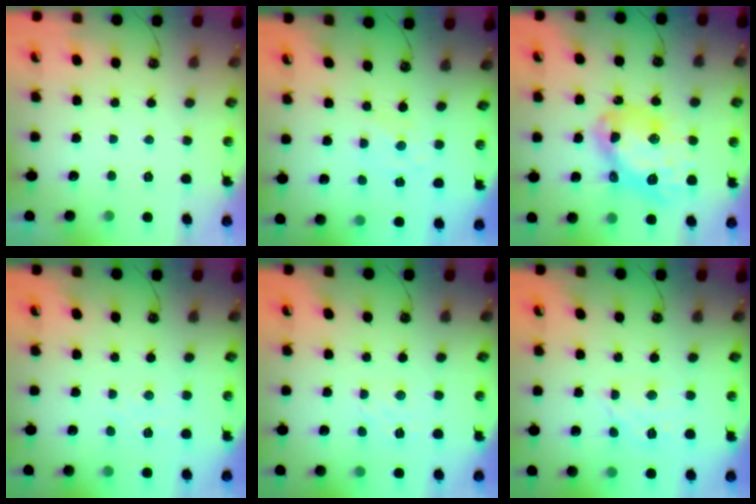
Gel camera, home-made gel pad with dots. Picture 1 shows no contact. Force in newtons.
{"total": 2.0, "press": 2.0, "slide": 0.3}
{"total": 18.4, "press": 18.3, "slide": 1.9}
{"total": 2.7, "press": 2.7, "slide": 0.4}
{"total": 4.5, "press": 4.5, "slide": 0.6}
{"total": 9.5, "press": 9.5, "slide": 0.6}